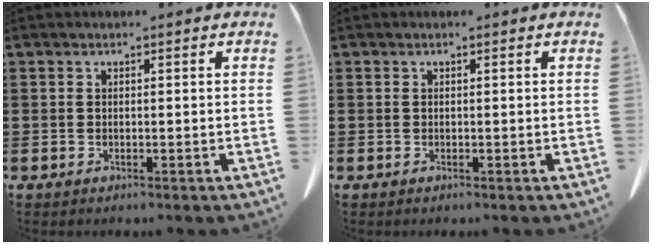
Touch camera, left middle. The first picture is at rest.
{"total": 0.0}